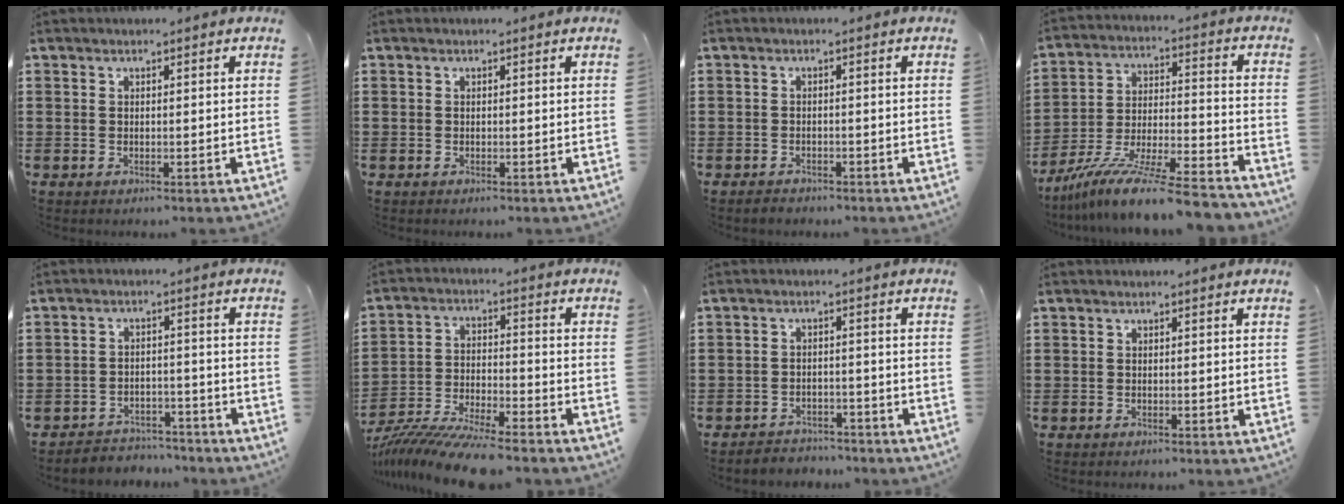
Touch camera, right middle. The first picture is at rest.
{"total": 0.0}
{"total": 1.1, "force": [-1.0, 0.5, 0.0], "torque": [-0.003, 0.002, -0.024]}
{"total": 11.9, "force": [-10.3, 0.2, 6.0], "torque": [-0.096, 0.014, -0.194]}
{"total": 3.8, "force": [-3.7, 0.8, -0.3], "torque": [-0.004, 0.002, -0.081]}
{"total": 9.5, "force": [-9.0, 0.0, 3.1], "torque": [-0.057, 0.007, -0.175]}
{"total": 3.0, "force": [-2.9, 0.6, -0.4], "torque": [-0.002, 0.001, -0.066]}
{"total": 0.0}